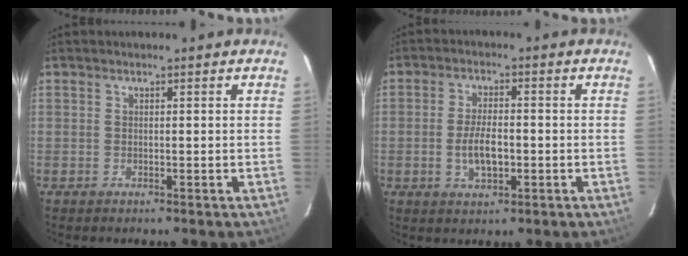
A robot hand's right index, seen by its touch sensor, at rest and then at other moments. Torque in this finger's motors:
{"motor_torque": [0.18, -0.11, 0.37, 0.05]}